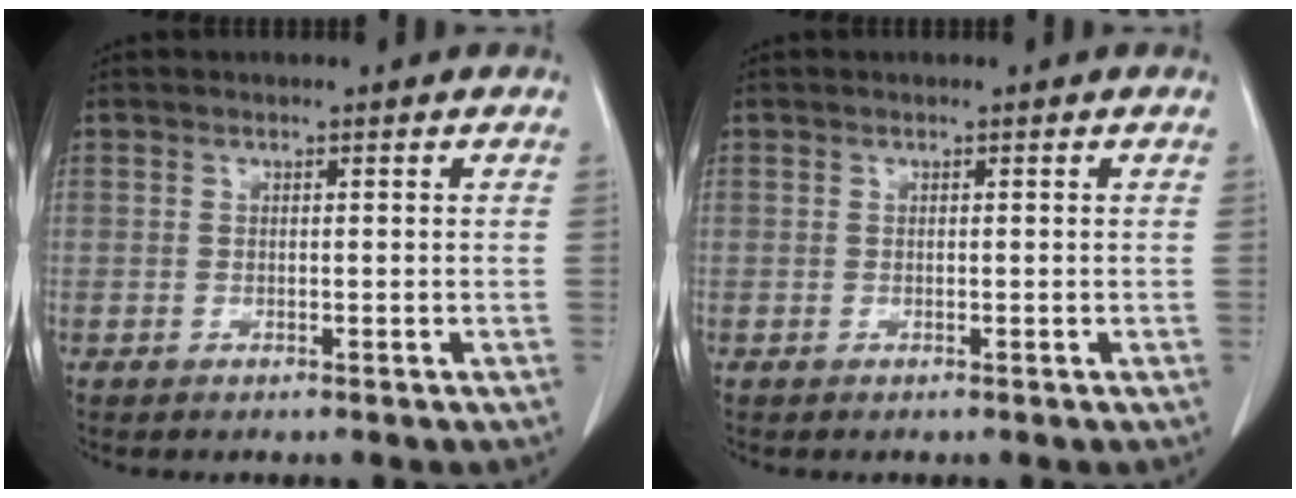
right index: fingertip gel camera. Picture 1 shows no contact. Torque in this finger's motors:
{"motor_torque": [0.00, 0.00, 0.00, 0.00]}